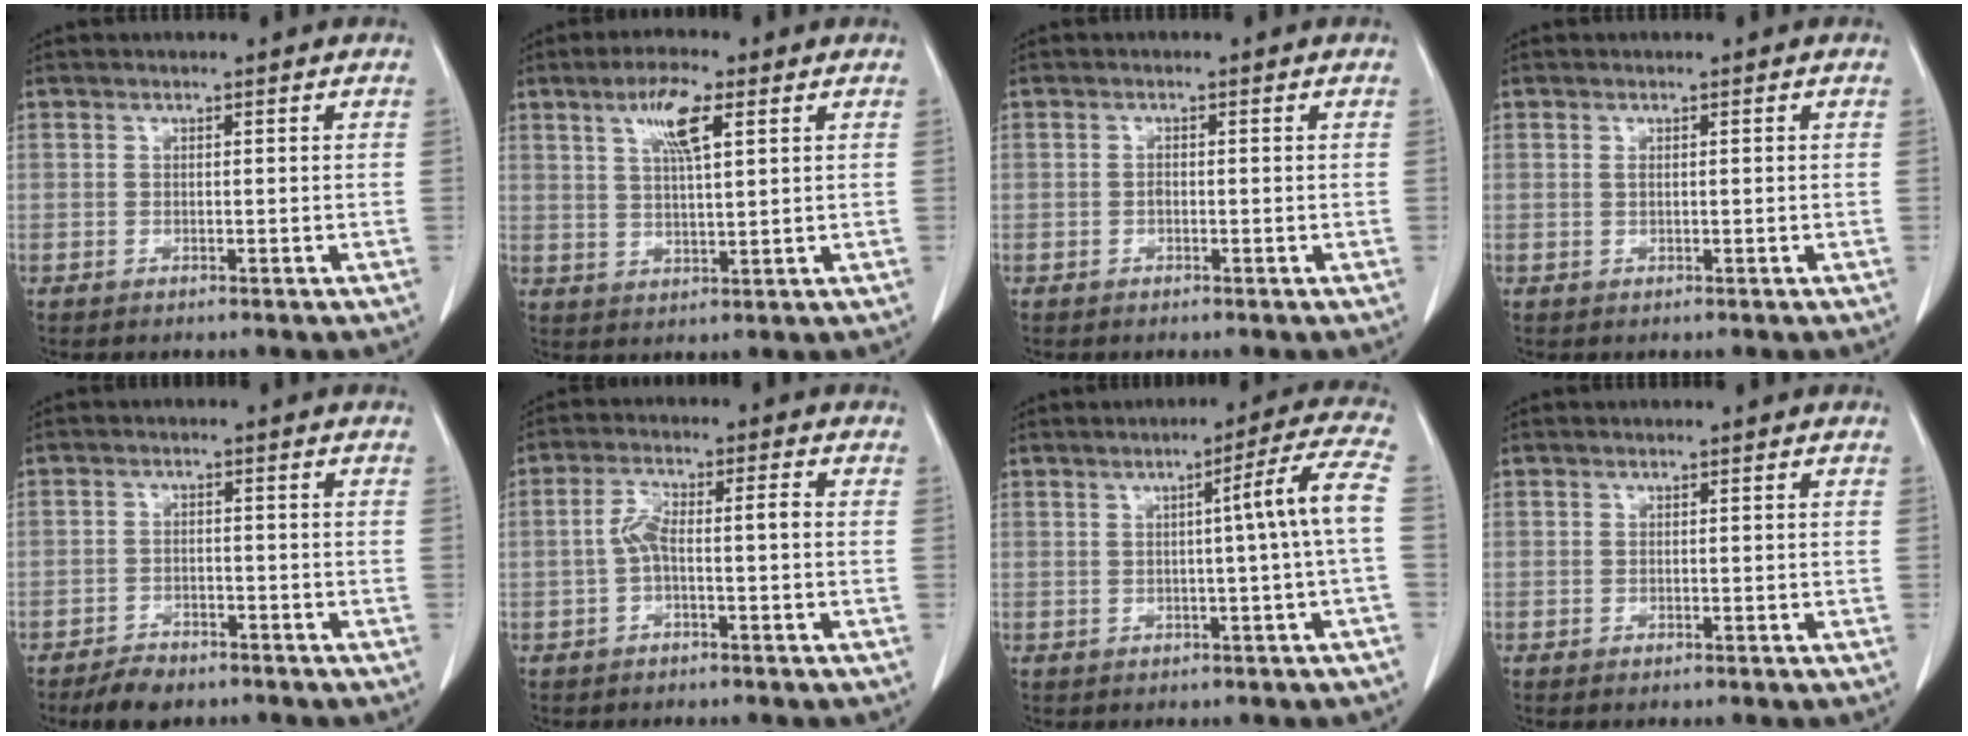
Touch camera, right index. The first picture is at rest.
{"total": 7.1, "force": [3.2, 1.6, 6.1], "torque": [-0.116, 0.006, 0.060]}
{"total": 1.0, "force": [-0.3, 0.6, 0.8], "torque": [-0.017, 0.003, -0.006]}
{"total": 0.8, "force": [0.2, 0.4, 0.7], "torque": [-0.019, 0.004, 0.004]}
{"total": 6.0, "force": [-4.8, 2.6, 2.4], "torque": [-0.044, -0.004, -0.079]}
{"total": 5.3, "force": [-0.7, 1.6, 5.0], "torque": [-0.105, 0.028, -0.013]}
{"total": 8.5, "force": [0.0, -1.3, 8.4], "torque": [-0.113, 0.013, 0.001]}
{"total": 0.8, "force": [-0.5, 0.4, 0.6], "torque": [-0.017, -0.003, -0.005]}